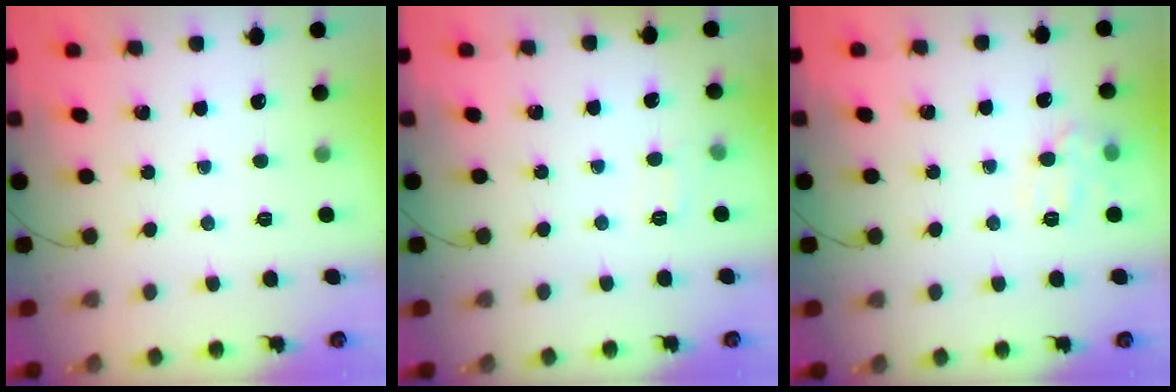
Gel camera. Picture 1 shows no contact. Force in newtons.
{"total": 2.7, "press": 2.2, "slide": 1.6}
{"total": 8.0, "press": 8.0, "slide": 0.4}